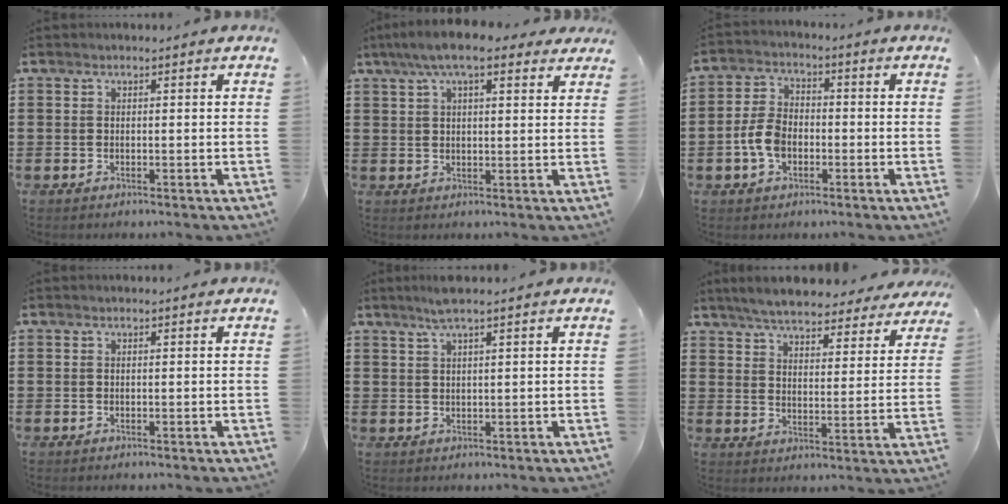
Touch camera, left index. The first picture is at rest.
{"total": 7.8, "force": [5.4, 2.2, 5.2], "torque": [-0.113, 0.006, 0.098]}
{"total": 5.8, "force": [-1.8, 3.9, 4.0], "torque": [-0.107, 0.001, -0.041]}
{"total": 0.0}
{"total": 3.0, "force": [2.0, 0.0, 2.3], "torque": [-0.048, 0.002, 0.035]}
{"total": 6.0, "force": [5.8, 0.5, 1.4], "torque": [-0.055, -0.026, 0.102]}